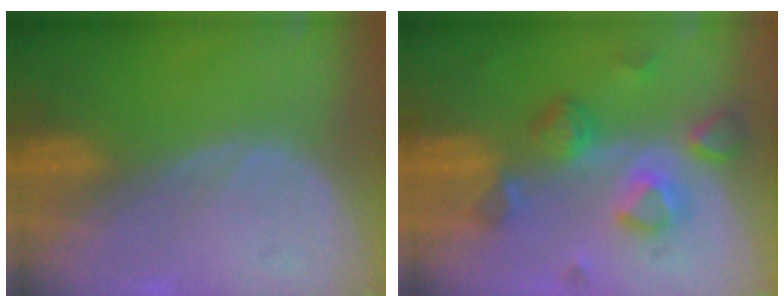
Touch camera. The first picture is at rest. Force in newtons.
{"total": 7.8, "press": 6.9, "slide": 3.6}